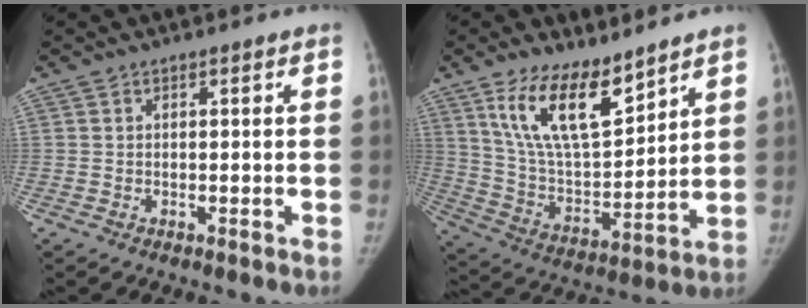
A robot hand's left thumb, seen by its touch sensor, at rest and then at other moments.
{"total": 15.5, "force": [10.1, 5.9, 10.1], "torque": [-0.155, -0.060, 0.206]}